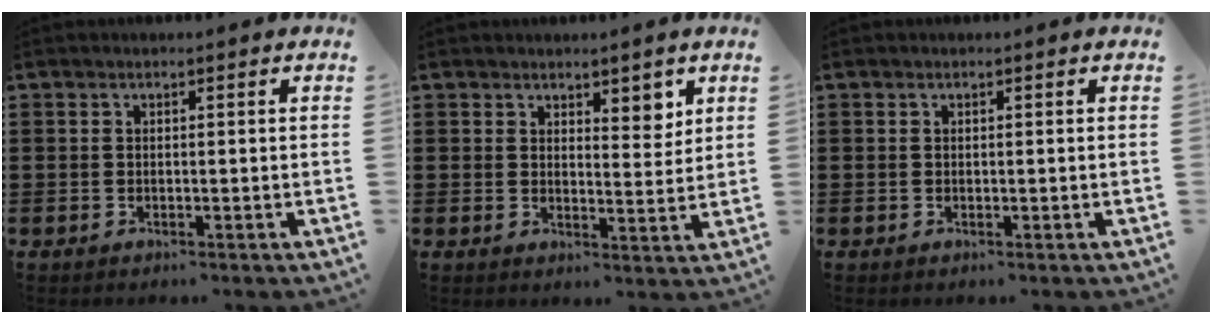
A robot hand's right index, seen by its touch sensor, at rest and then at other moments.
{"total": 3.6, "force": [2.9, 1.6, 1.4], "torque": [-0.019, 0.000, 0.049]}
{"total": 0.0}